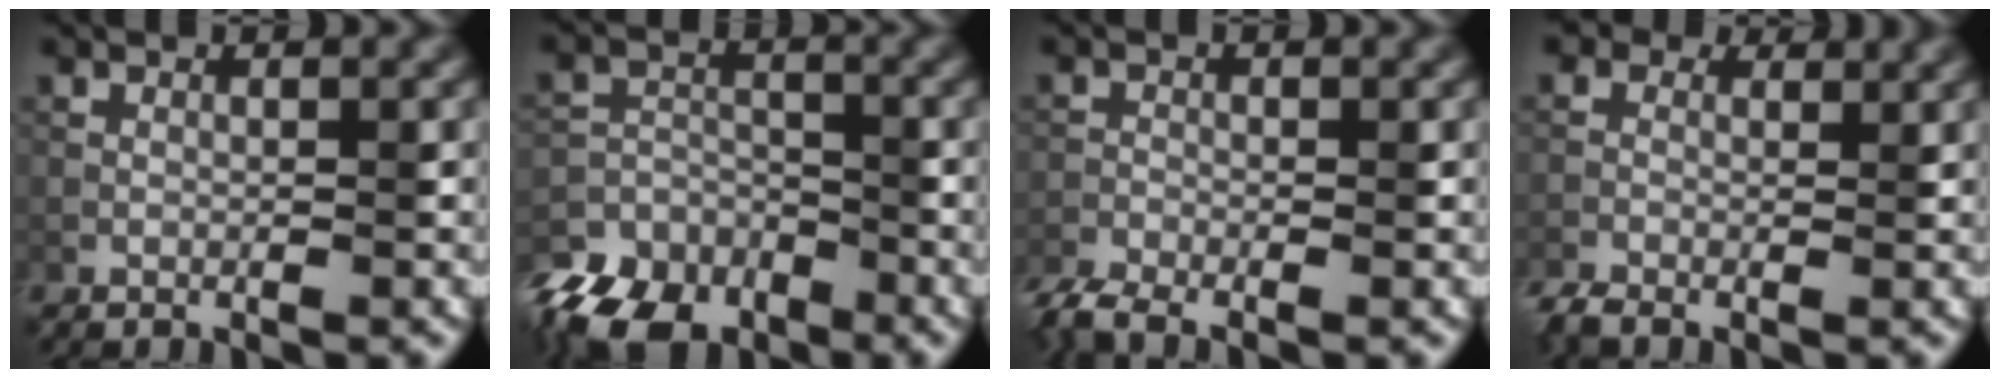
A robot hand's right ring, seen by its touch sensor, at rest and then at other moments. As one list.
[{"total": 9.1, "force": [-7.7, 4.4, 2.1], "torque": [-0.032, -0.009, -0.124]}, {"total": 4.0, "force": [-3.2, 1.2, 2.1], "torque": [-0.048, -0.013, -0.067]}, {"total": 3.3, "force": [-0.5, 2.5, 2.1], "torque": [-0.043, -0.001, -0.012]}]